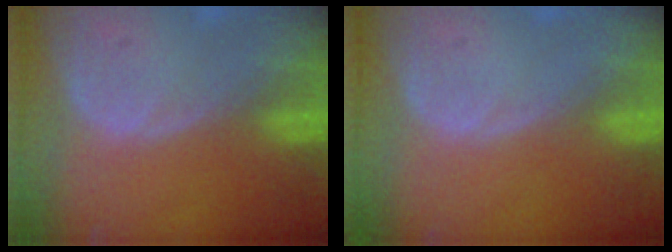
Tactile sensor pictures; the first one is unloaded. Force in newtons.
{"total": 0.0}